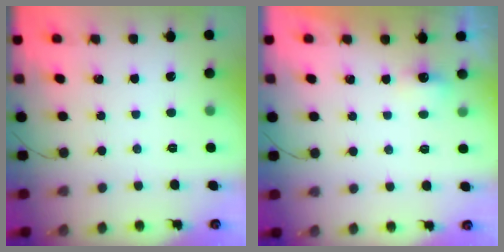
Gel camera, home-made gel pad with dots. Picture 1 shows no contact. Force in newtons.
{"total": 2.3, "press": 2.2, "slide": 0.7}